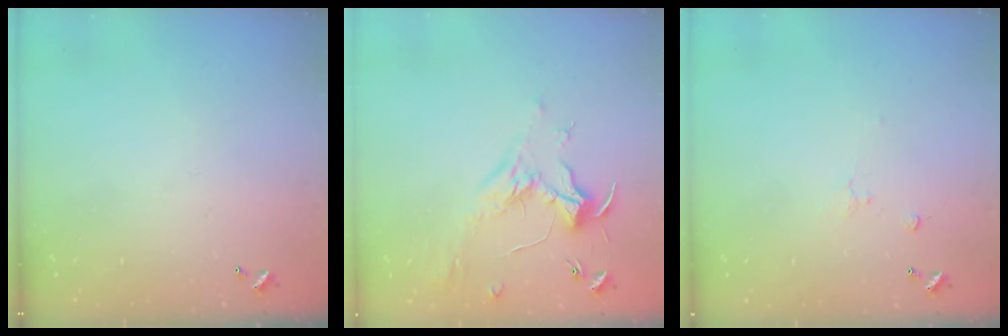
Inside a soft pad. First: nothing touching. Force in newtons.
{"total": 1.9, "press": 1.7, "slide": 0.7}
{"total": 1.1, "press": 0.9, "slide": 0.5}